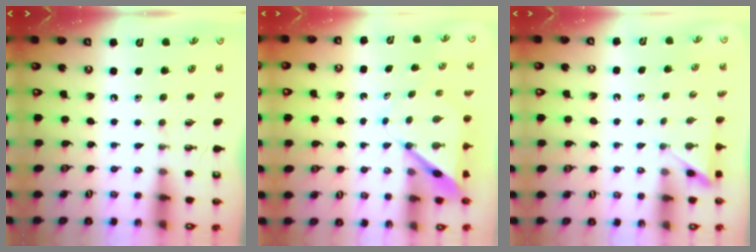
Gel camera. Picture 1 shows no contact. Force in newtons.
{"total": 6.3, "press": 6.3, "slide": 0.6}
{"total": 3.0, "press": 3.0, "slide": 0.3}